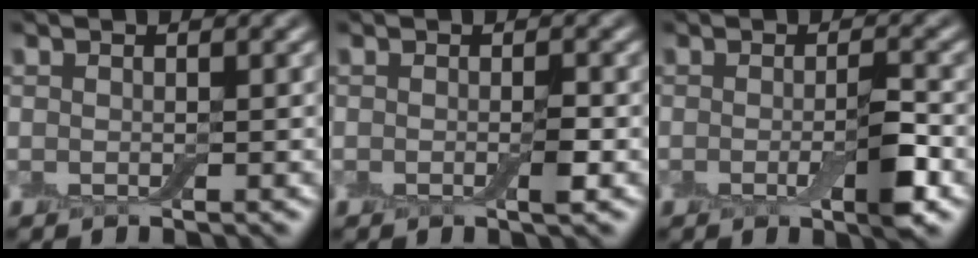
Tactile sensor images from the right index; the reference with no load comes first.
{"total": 1.2, "force": [-0.3, 0.1, 1.2], "torque": [-0.018, -0.001, -0.006]}
{"total": 3.3, "force": [-0.7, 0.6, 3.1], "torque": [-0.051, -0.006, -0.013]}